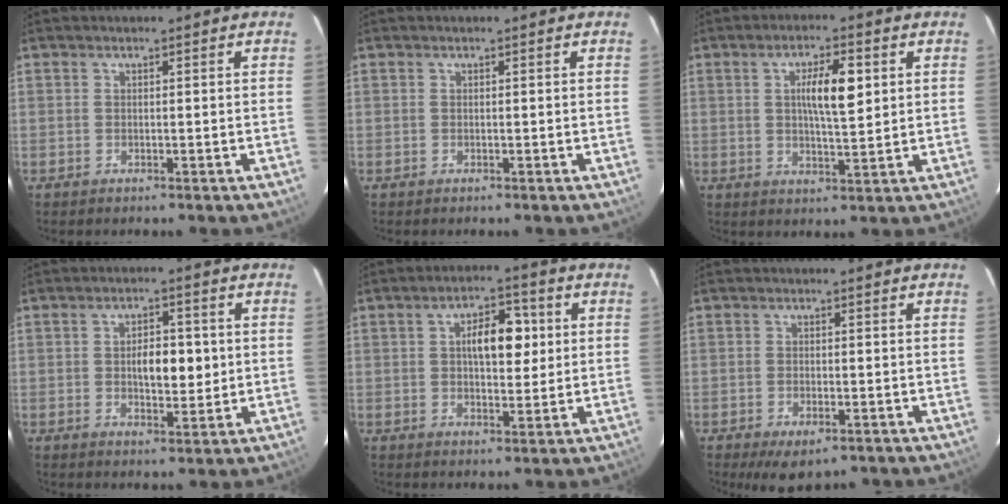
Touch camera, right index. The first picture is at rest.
{"total": 0.0}
{"total": 7.0, "force": [1.7, 1.4, 6.7], "torque": [-0.114, 0.007, 0.031]}
{"total": 5.9, "force": [0.3, 2.7, 5.3], "torque": [-0.083, 0.005, 0.007]}
{"total": 7.4, "force": [1.4, 3.3, 6.5], "torque": [-0.105, 0.017, 0.023]}
{"total": 4.4, "force": [-2.7, 1.9, 3.0], "torque": [-0.049, -0.007, -0.033]}